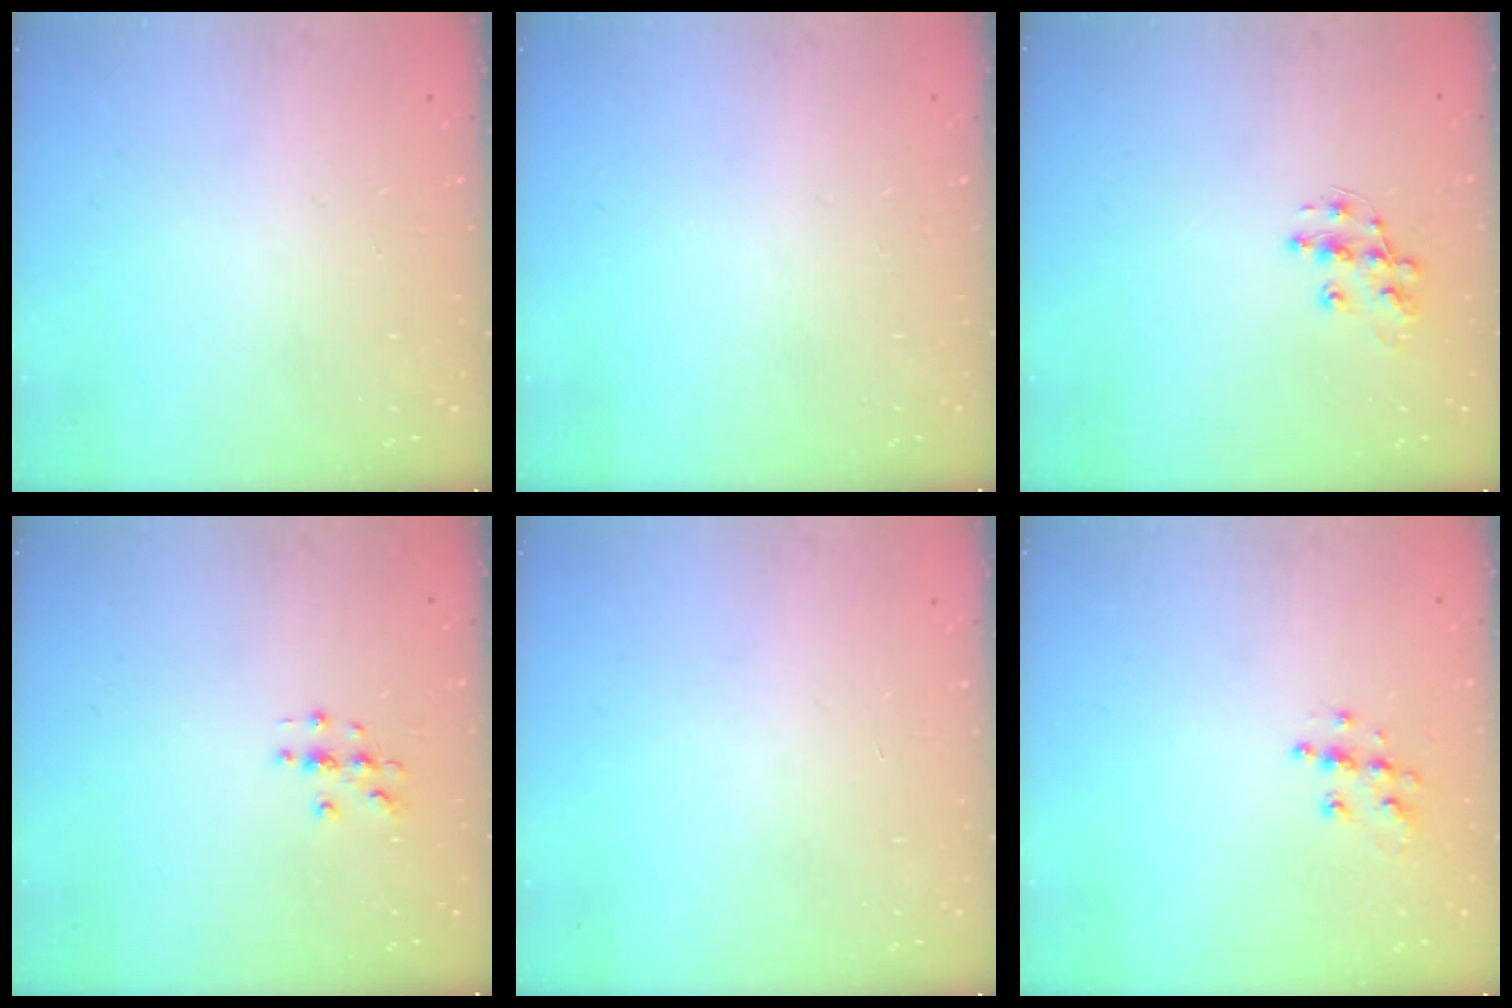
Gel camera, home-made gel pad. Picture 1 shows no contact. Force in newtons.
{"total": 0.0}
{"total": 9.8, "press": 9.8, "slide": 0.6}
{"total": 2.9, "press": 2.9, "slide": 0.3}
{"total": 0.0}
{"total": 7.7, "press": 7.7, "slide": 0.3}